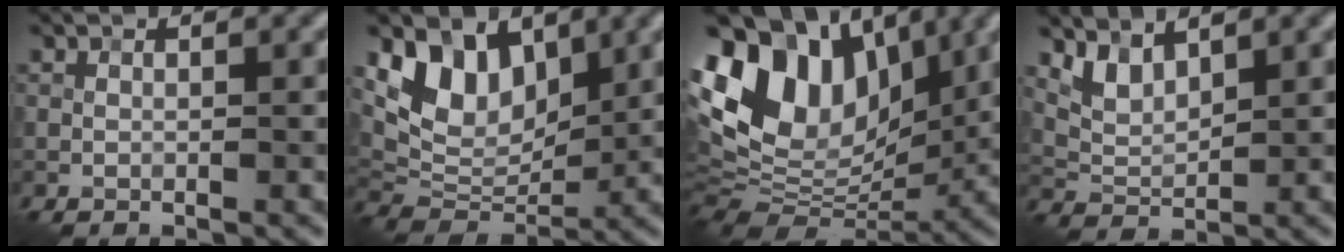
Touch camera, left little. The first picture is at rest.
{"total": 7.3, "force": [3.7, 4.6, 4.3], "torque": [-0.075, -0.009, 0.063]}
{"total": 15.1, "force": [4.9, 9.6, 10.6], "torque": [-0.206, 0.035, 0.079]}
{"total": 2.8, "force": [2.0, 1.2, 1.6], "torque": [-0.041, -0.011, 0.046]}